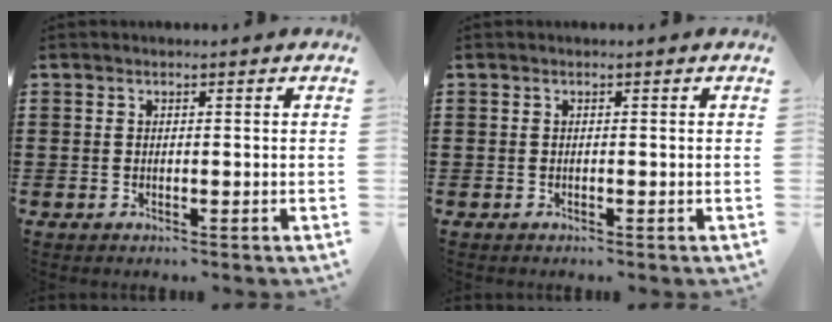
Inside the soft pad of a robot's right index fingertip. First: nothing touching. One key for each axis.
{"total": 0.0}